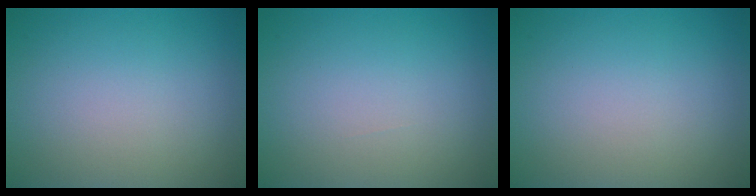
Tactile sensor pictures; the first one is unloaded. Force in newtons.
{"total": 0.0}
{"total": 0.0}